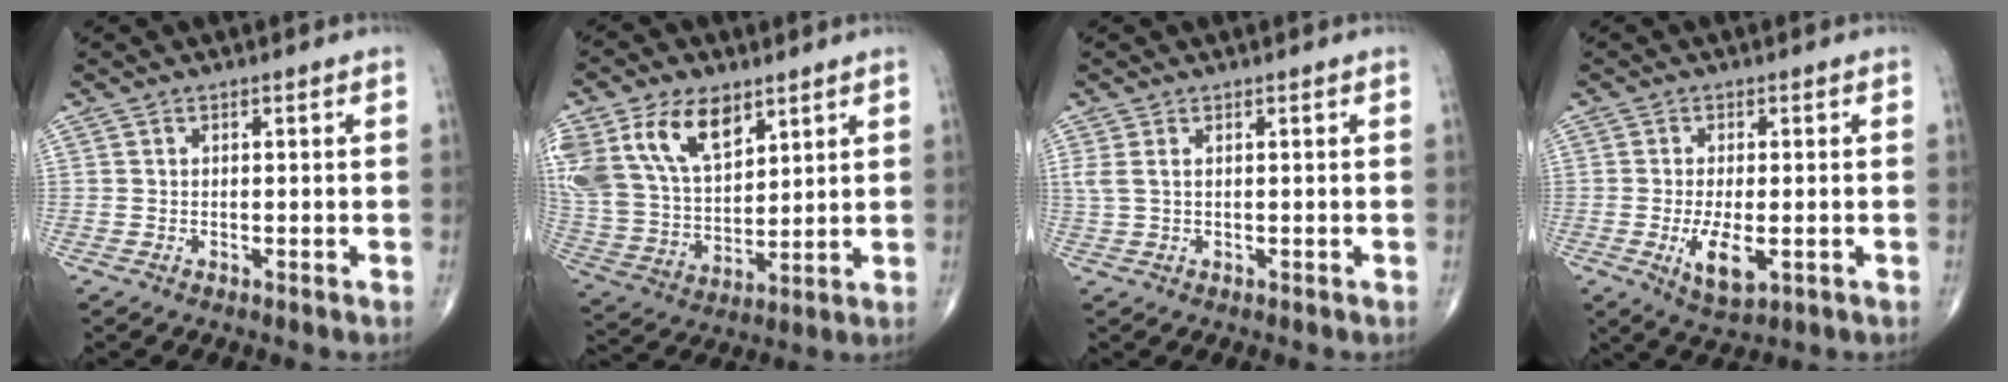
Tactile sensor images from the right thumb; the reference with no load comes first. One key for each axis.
{"total": 19.3, "fx": 9.9, "fy": 11.4, "fz": 12.0, "tx": -0.234, "ty": -0.018, "tz": 0.196}
{"total": 2.1, "fx": 0.7, "fy": 1.0, "fz": 1.7, "tx": -0.053, "ty": 0.010, "tz": 0.024}
{"total": 6.6, "fx": -1.6, "fy": 2.7, "fz": 5.9, "tx": -0.108, "ty": -0.014, "tz": -0.021}